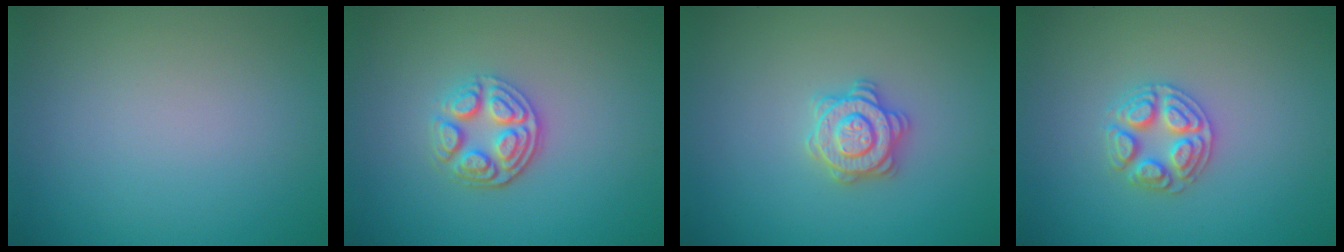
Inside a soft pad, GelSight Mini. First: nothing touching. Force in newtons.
{"total": 3.7, "press": 3.1, "slide": 2.2}
{"total": 2.9, "press": 2.8, "slide": 0.6}
{"total": 2.9, "press": 2.8, "slide": 0.4}